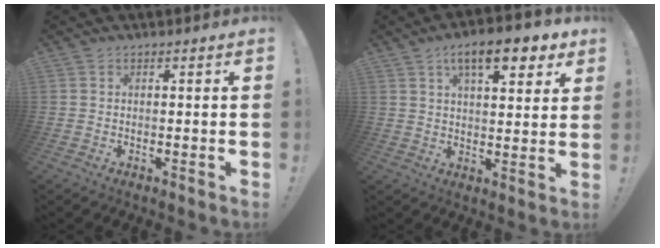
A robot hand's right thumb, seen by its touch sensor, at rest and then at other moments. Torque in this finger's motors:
{"motor_torque": [0.62, 2.97, 0.00, 0.24, 0.05]}